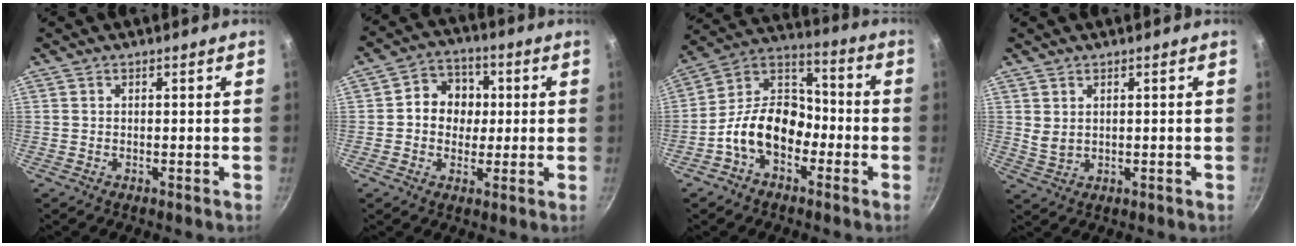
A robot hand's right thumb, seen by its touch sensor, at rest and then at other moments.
{"total": 8.7, "force": [0.8, 7.6, 4.1], "torque": [-0.026, 0.008, -0.002]}
{"total": 14.1, "force": [-4.9, 9.6, 9.2], "torque": [-0.120, 0.058, -0.110]}
{"total": 2.5, "force": [1.1, 1.5, 1.7], "torque": [-0.031, -0.010, 0.025]}